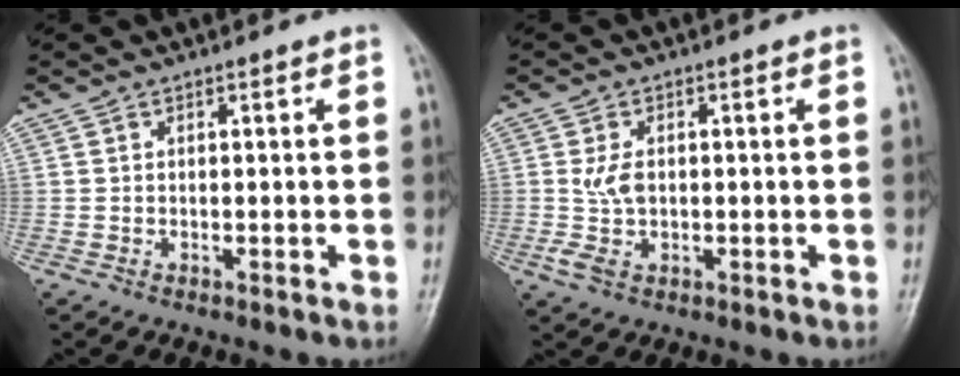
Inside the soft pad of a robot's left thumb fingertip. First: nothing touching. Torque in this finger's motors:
{"motor_torque": [-0.02, 0.29, 0.16, 0.02, 0.07]}